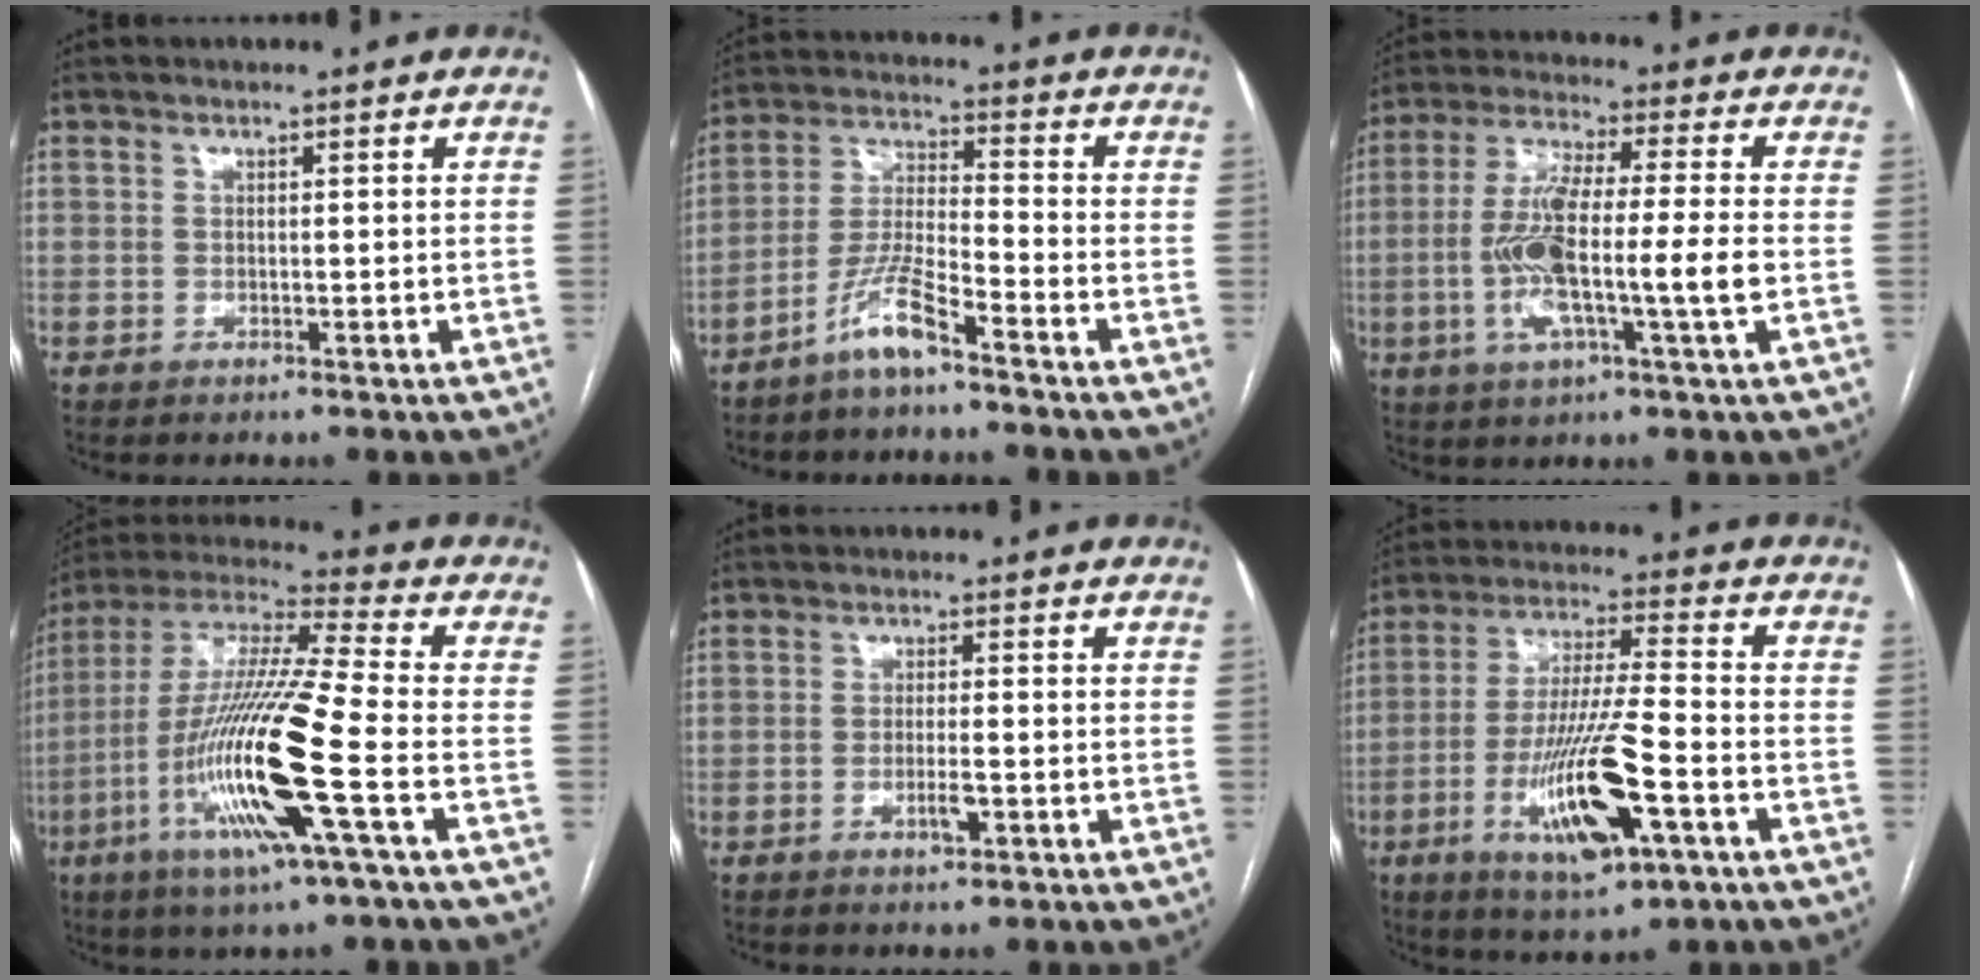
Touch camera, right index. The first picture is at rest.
{"total": 7.5, "force": [-5.4, 0.6, 5.2], "torque": [-0.116, -0.007, -0.110]}
{"total": 13.5, "force": [-2.3, 0.7, 13.3], "torque": [-0.263, 0.002, -0.048]}
{"total": 19.5, "force": [-6.0, 0.3, 18.5], "torque": [-0.385, -0.019, -0.121]}
{"total": 2.7, "force": [-1.1, 0.6, 2.5], "torque": [-0.044, -0.001, -0.016]}
{"total": 15.2, "force": [-5.7, 2.2, 14.0], "torque": [-0.273, -0.016, -0.094]}